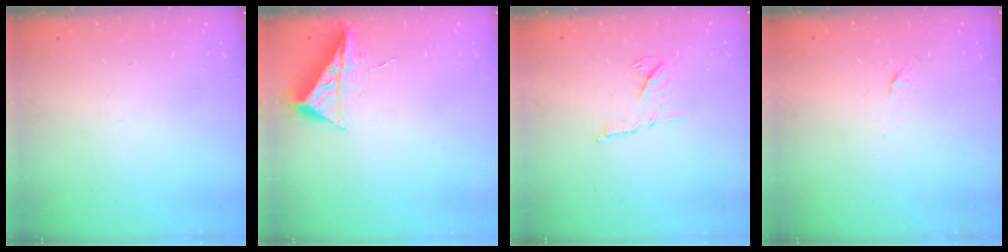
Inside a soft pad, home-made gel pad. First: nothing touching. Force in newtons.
{"total": 6.1, "press": 6.1, "slide": 0.7}
{"total": 9.1, "press": 9.1, "slide": 0.2}
{"total": 3.2, "press": 3.2, "slide": 0.4}